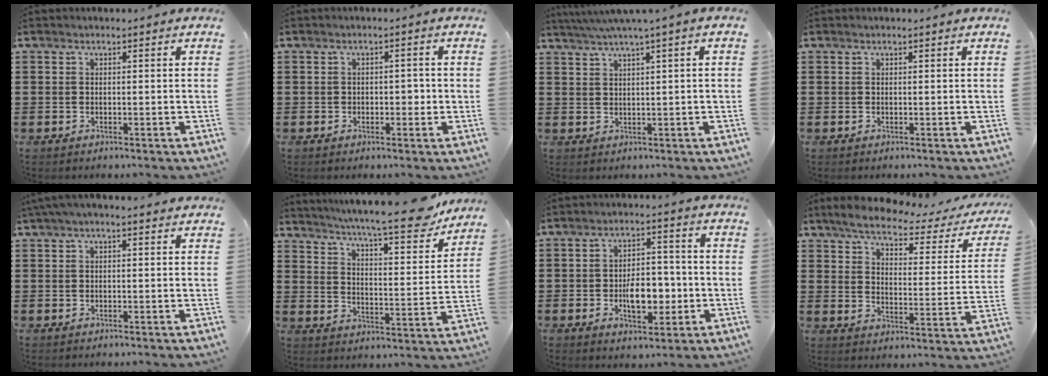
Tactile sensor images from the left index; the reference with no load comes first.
{"total": 1.9, "force": [-0.5, 1.1, 1.5], "torque": [-0.031, 0.006, -0.012]}
{"total": 2.6, "force": [1.3, -0.6, 2.2], "torque": [-0.041, -0.003, 0.022]}
{"total": 0.0}
{"total": 1.7, "force": [0.8, 0.2, 1.5], "torque": [-0.029, 0.001, 0.015]}
{"total": 10.4, "force": [8.9, 0.4, 5.2], "torque": [-0.099, -0.059, 0.145]}
{"total": 7.3, "force": [-1.5, 4.1, 5.8], "torque": [-0.079, 0.002, -0.030]}
{"total": 4.8, "force": [4.0, 0.9, 2.5], "torque": [-0.070, -0.021, 0.063]}